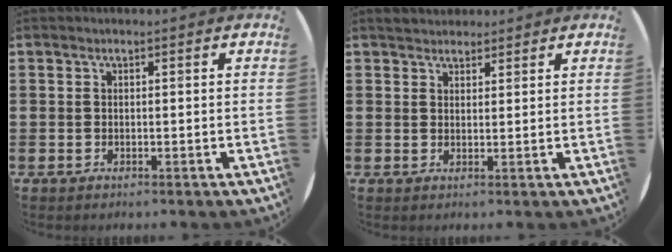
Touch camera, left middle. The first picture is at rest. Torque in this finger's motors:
{"motor_torque": [0.30, -0.26, 0.05, 0.03]}